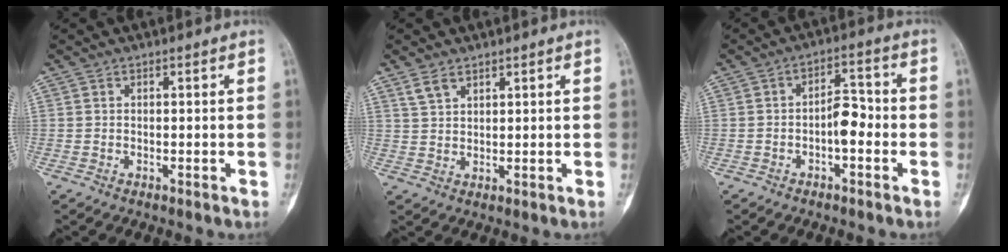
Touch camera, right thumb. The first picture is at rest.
{"total": 3.0, "force": [2.2, 1.5, 1.4], "torque": [-0.024, -0.005, 0.048]}
{"total": 5.6, "force": [-1.5, 2.8, 4.6], "torque": [-0.057, 0.027, -0.030]}